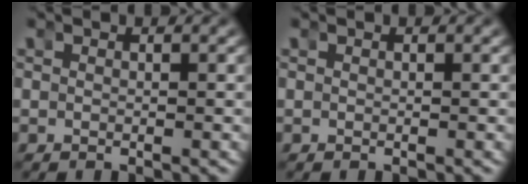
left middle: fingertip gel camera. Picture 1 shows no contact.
{"total": 0.0}